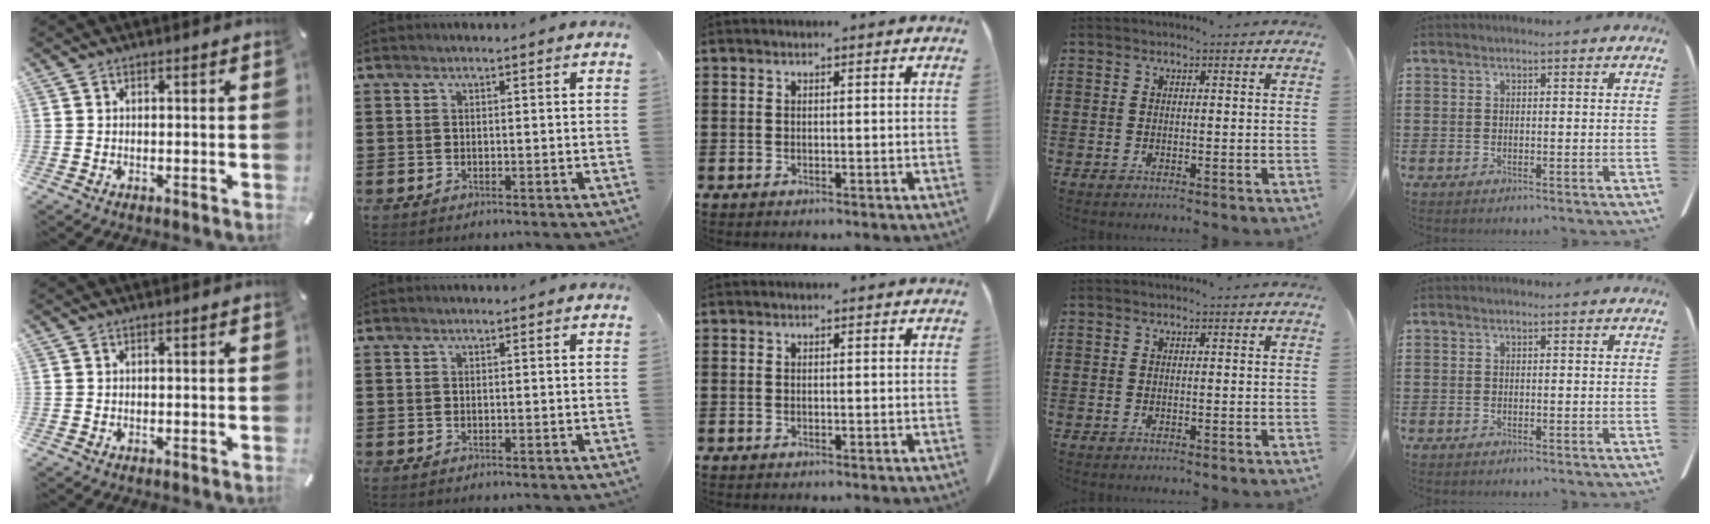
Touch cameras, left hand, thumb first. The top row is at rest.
{}